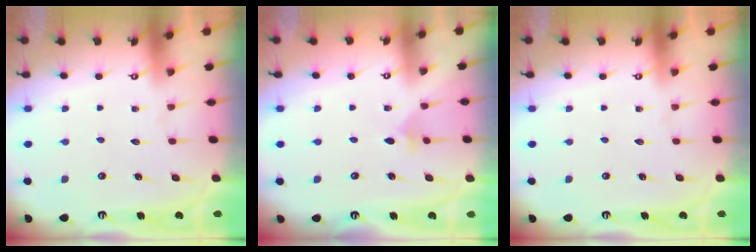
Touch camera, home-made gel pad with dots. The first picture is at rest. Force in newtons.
{"total": 2.6, "press": 2.6, "slide": 0.6}
{"total": 0.0}